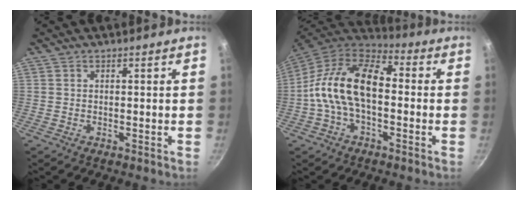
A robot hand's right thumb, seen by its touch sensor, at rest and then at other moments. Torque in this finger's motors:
{"motor_torque": [2.23, 2.22, 0.93, -0.88, 0.22]}